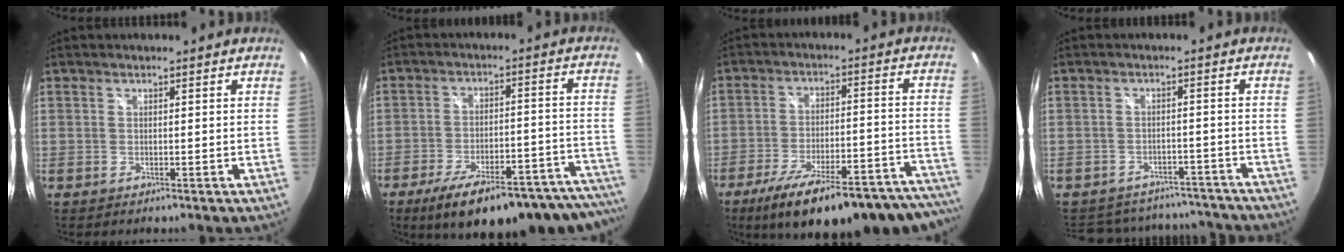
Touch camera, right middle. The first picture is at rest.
{"total": 26.6, "force": [-22.5, 5.7, 12.9], "torque": [-0.170, -0.016, -0.295]}
{"total": 28.9, "force": [-24.5, 6.1, 14.2], "torque": [-0.204, -0.027, -0.329]}
{"total": 17.6, "force": [-15.0, 7.4, 5.3], "torque": [-0.116, 0.035, -0.183]}